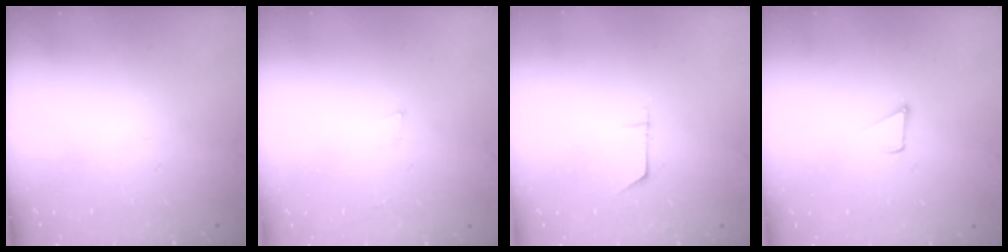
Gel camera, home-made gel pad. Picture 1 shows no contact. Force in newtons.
{"total": 3.4, "press": 2.2, "slide": 2.6}
{"total": 5.7, "press": 5.7, "slide": 0.5}
{"total": 2.8, "press": 2.8, "slide": 0.2}